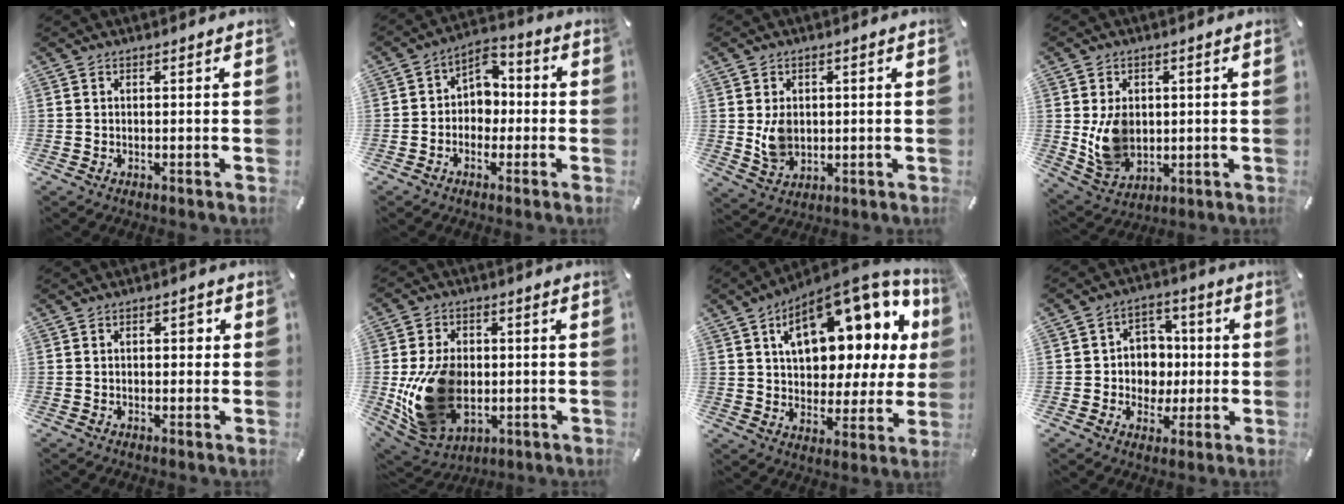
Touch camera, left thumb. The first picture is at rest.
{"total": 5.4, "force": [-1.1, 4.9, 2.0], "torque": [-0.038, 0.006, -0.026]}
{"total": 6.2, "force": [0.4, 5.1, 3.4], "torque": [-0.063, -0.009, 0.004]}
{"total": 9.4, "force": [0.7, 7.7, 5.4], "torque": [-0.107, -0.006, 0.012]}
{"total": 2.6, "force": [0.2, 1.6, 2.0], "torque": [-0.026, 0.003, -0.004]}
{"total": 18.2, "force": [-1.8, 13.4, 12.2], "torque": [-0.253, -0.003, -0.027]}
{"total": 20.1, "force": [9.6, 11.0, 13.8], "torque": [-0.202, -0.059, 0.161]}
{"total": 8.6, "force": [-0.8, 8.3, 2.1], "torque": [-0.036, 0.011, -0.009]}